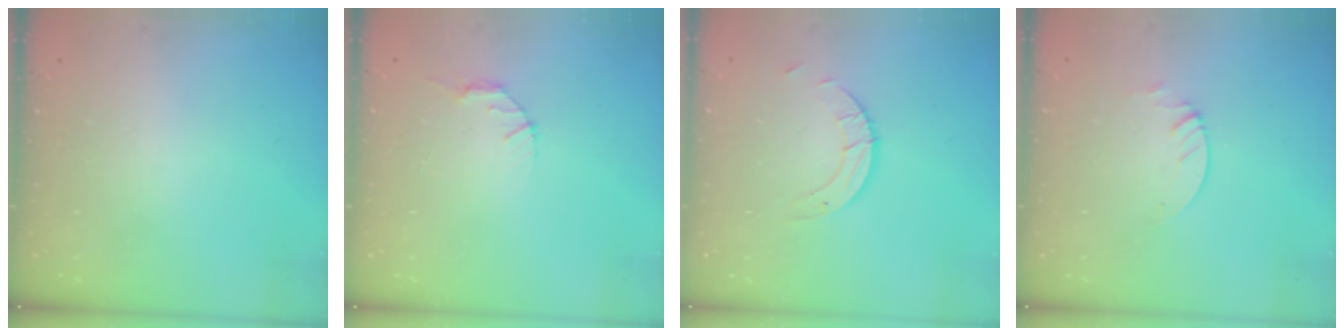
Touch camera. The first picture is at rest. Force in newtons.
{"total": 2.8, "press": 2.8, "slide": 0.4}
{"total": 4.3, "press": 4.3, "slide": 0.3}
{"total": 2.1, "press": 2.1, "slide": 0.2}